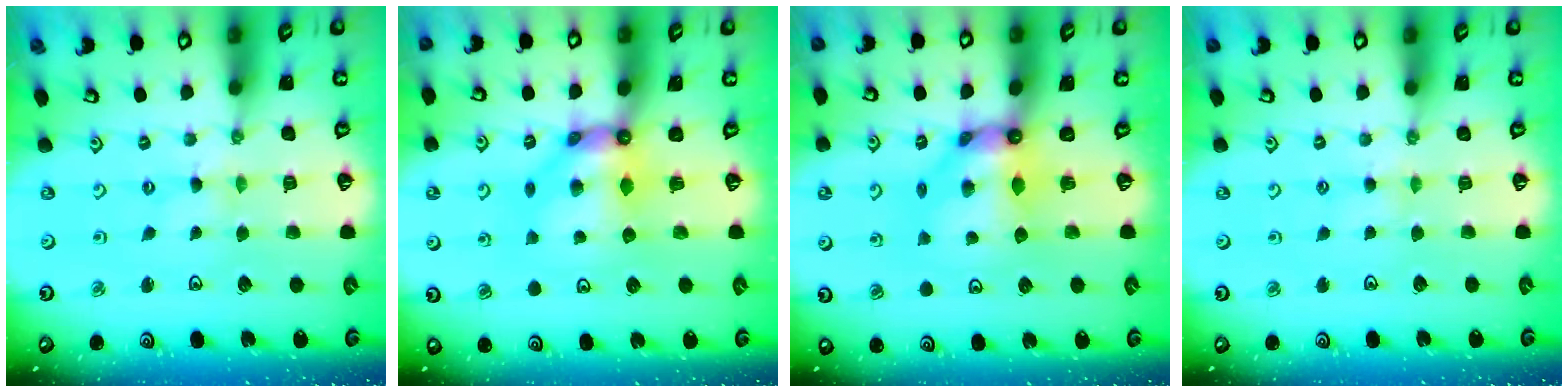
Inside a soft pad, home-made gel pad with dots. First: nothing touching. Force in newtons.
{"total": 9.4, "press": 9.4, "slide": 0.6}
{"total": 8.5, "press": 8.5, "slide": 0.6}
{"total": 2.6, "press": 2.6, "slide": 0.4}